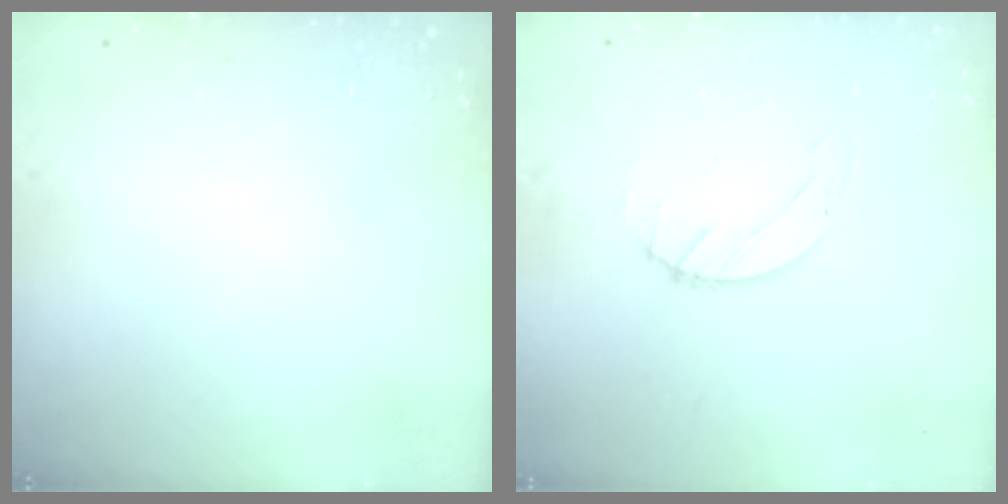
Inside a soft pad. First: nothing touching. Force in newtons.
{"total": 1.4, "press": 1.4, "slide": 0.2}